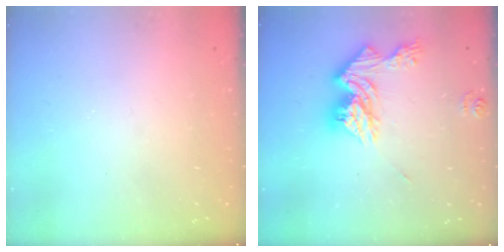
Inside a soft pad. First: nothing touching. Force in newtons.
{"total": 14.7, "press": 14.7, "slide": 1.2}